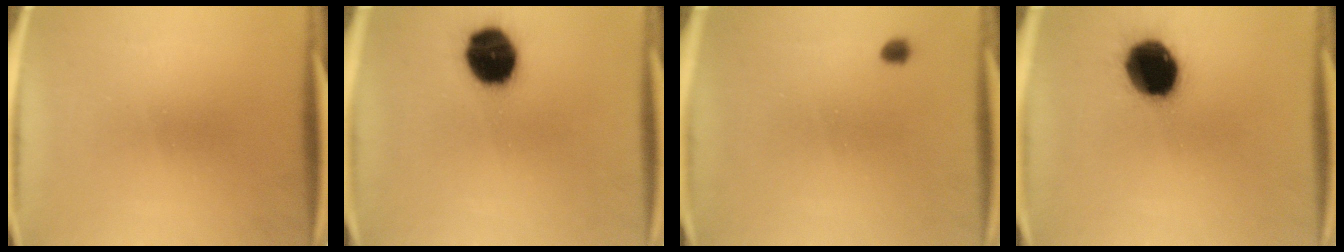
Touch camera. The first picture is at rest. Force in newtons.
{"total": 14.4}
{"total": 1.3}
{"total": 16.8}